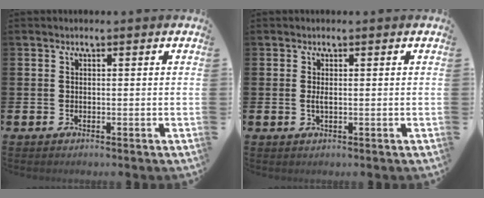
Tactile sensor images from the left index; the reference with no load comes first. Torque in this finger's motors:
{"motor_torque": [0.38, -0.13, 0.02, 0.08]}